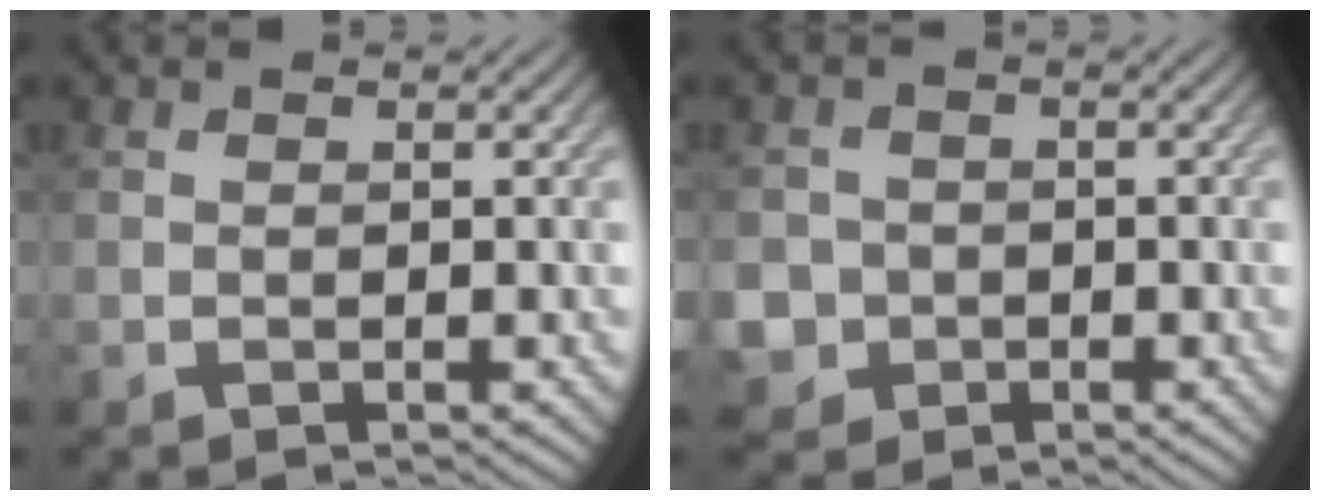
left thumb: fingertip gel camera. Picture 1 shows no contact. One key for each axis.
{"total": 5.4, "fx": -1.7, "fy": 5.0, "fz": 1.0, "tx": -0.037, "ty": -0.013, "tz": -0.051}